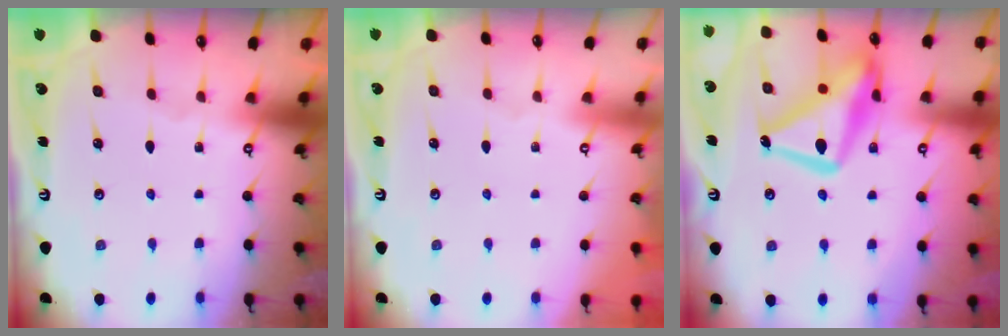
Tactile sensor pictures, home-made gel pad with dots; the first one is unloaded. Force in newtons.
{"total": 3.8, "press": 3.8, "slide": 0.1}
{"total": 18.9, "press": 18.8, "slide": 1.8}